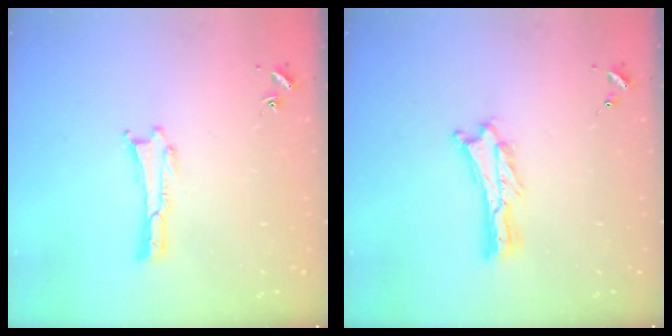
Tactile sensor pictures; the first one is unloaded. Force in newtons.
{"total": 1.3, "press": 1.3, "slide": 0.3}